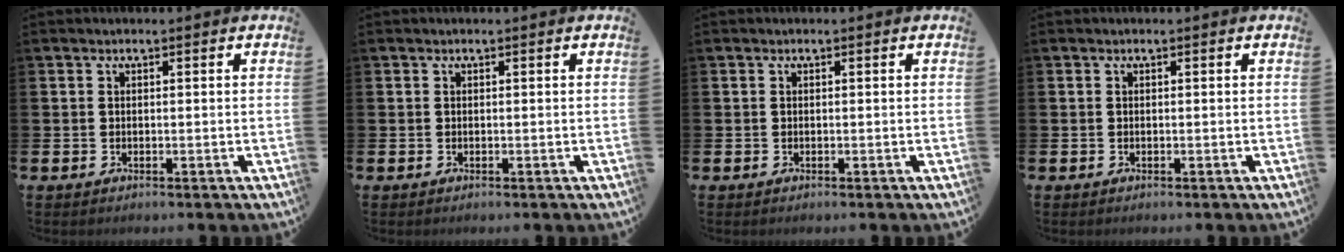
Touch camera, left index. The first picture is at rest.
{"total": 0.0}
{"total": 0.0}
{"total": 0.0}